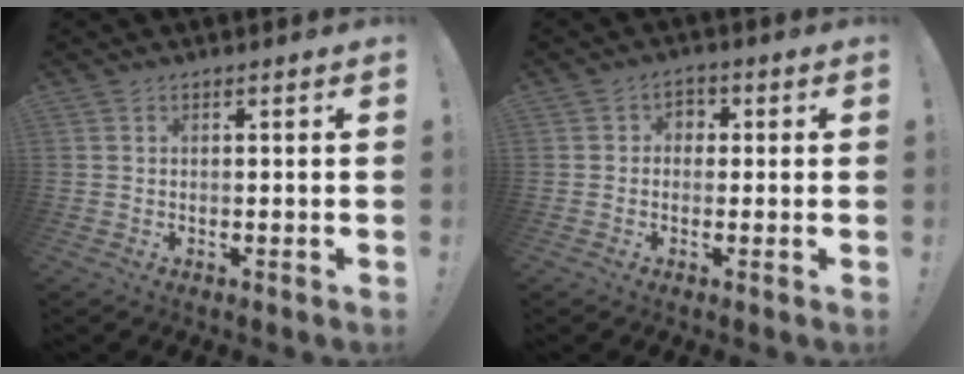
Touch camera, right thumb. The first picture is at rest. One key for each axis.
{"total": 3.0, "fx": -0.2, "fy": 2.7, "fz": 1.3, "tx": -0.018, "ty": 0.003, "tz": -0.005}